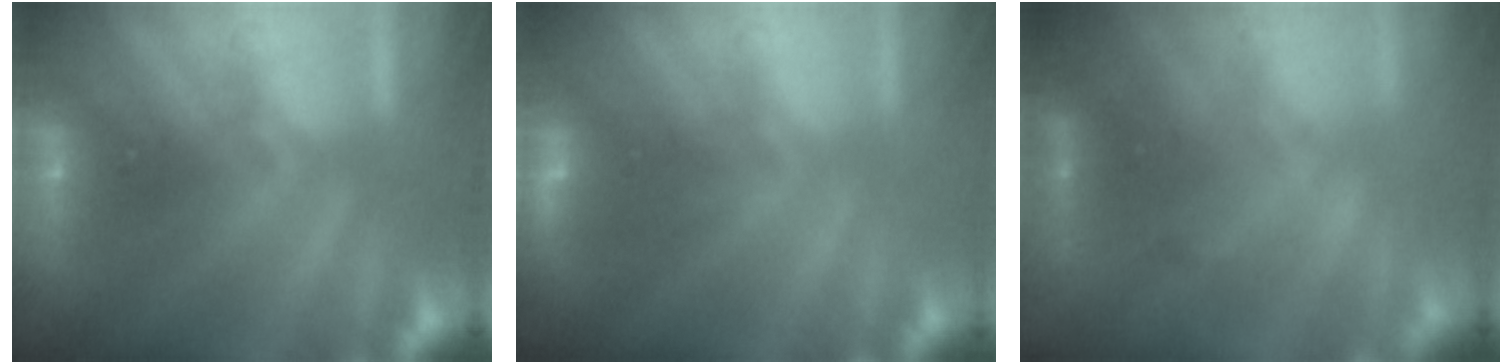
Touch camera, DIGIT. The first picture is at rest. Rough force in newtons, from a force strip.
{"total": 3.2}
{"total": 2.1}